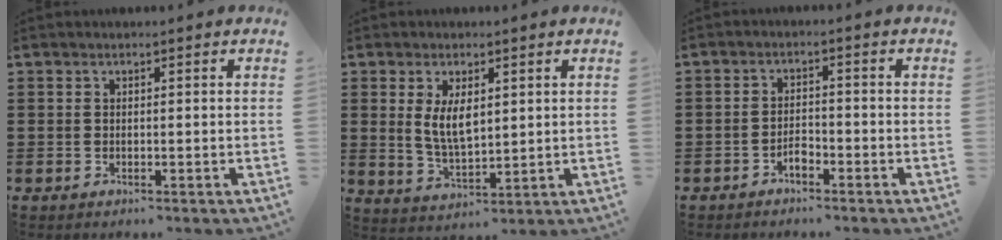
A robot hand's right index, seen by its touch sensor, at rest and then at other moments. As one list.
[{"total": 5.4, "force": [1.3, 2.4, 4.6], "torque": [-0.088, -0.001, 0.023]}, {"total": 2.3, "force": [-1.6, 0.9, 1.2], "torque": [-0.028, 0.003, -0.033]}]